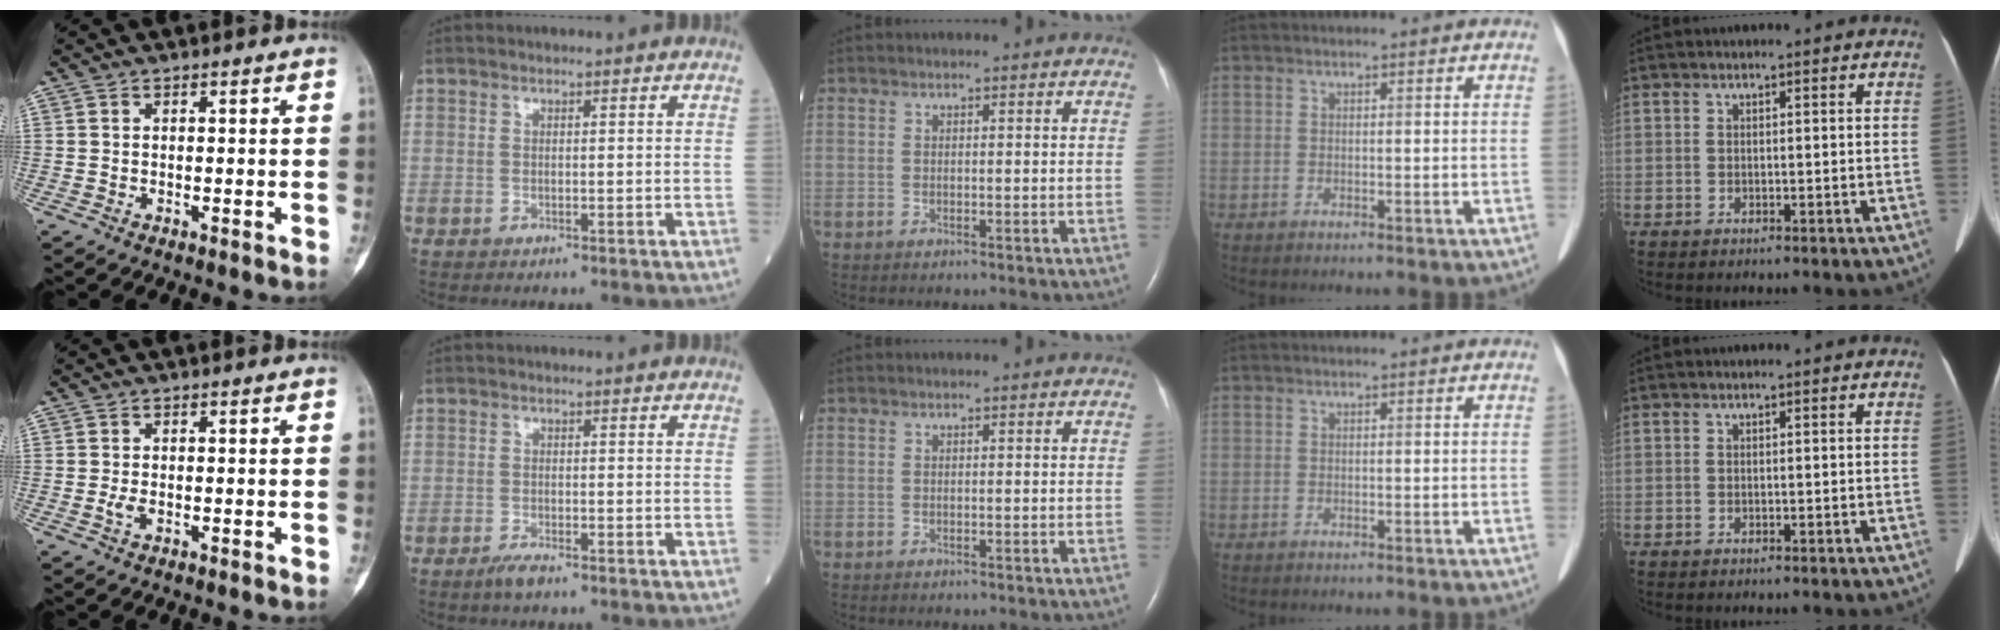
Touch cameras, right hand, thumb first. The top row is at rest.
{"thumb": {"total": 1.3, "force": [-0.3, 0.7, 1.1], "torque": [-0.025, -0.002, -0.008]}, "index": {"total": 2.0, "force": [-1.6, 0.3, 1.3], "torque": [-0.032, -0.004, -0.030]}}